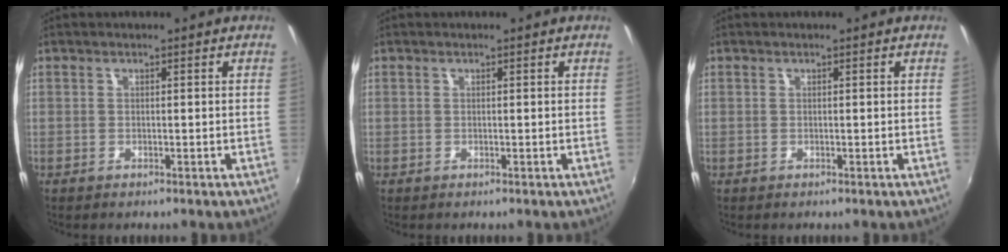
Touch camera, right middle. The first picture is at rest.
{"total": 0.0}
{"total": 0.0}